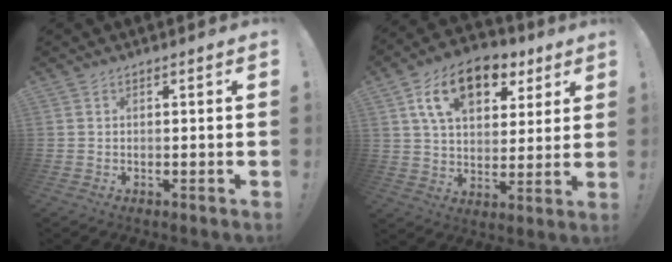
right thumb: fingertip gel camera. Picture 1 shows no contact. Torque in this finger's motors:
{"motor_torque": [1.63, 2.47, 0.73, 0.21, 0.11]}